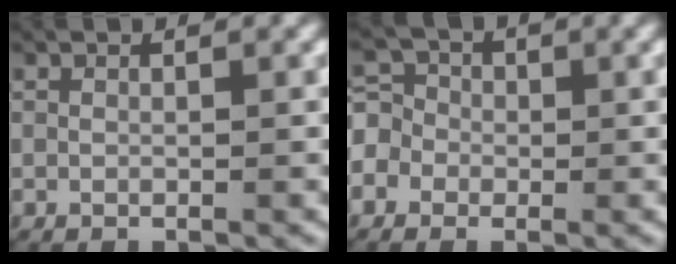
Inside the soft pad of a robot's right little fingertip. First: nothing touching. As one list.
[{"total": 6.4, "force": [-0.4, 5.9, 2.2], "torque": [-0.053, -0.002, -0.020]}]